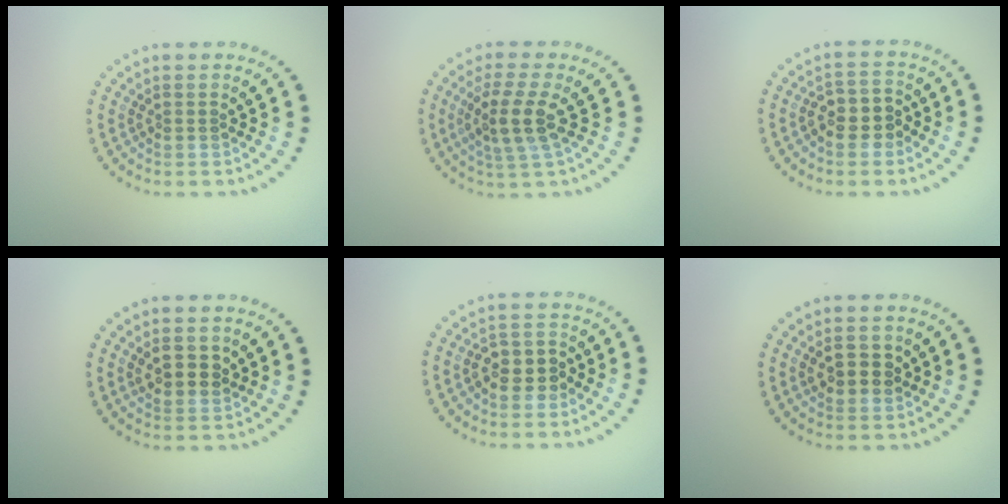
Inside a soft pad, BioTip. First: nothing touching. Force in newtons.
{"total": 3.7, "press": 3.2, "slide": 1.8}
{"total": 2.9, "press": 2.7, "slide": 1.0}
{"total": 2.6, "press": 2.5, "slide": 0.8}
{"total": 2.9, "press": 2.7, "slide": 1.0}
{"total": 2.6, "press": 2.5, "slide": 0.5}